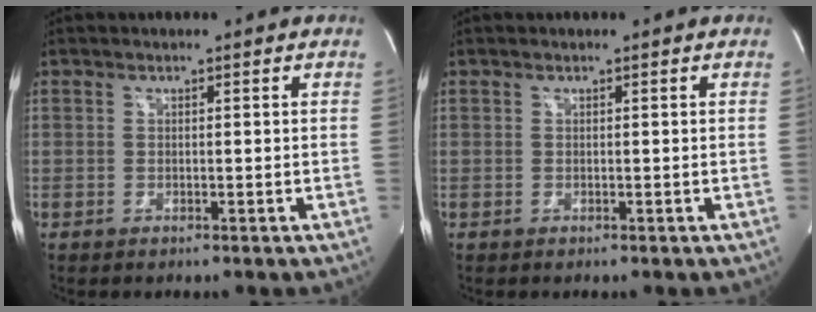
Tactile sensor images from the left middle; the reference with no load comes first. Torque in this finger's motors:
{"motor_torque": [0.11, 0.05, -0.07, 0.00]}